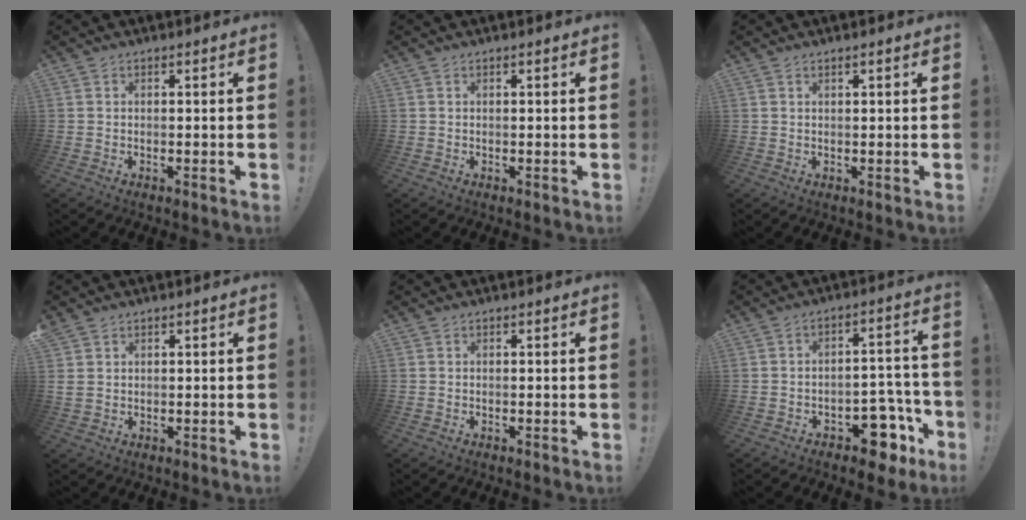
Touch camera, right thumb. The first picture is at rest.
{"total": 0.0}
{"total": 1.0, "force": [0.6, 0.0, 0.8], "torque": [-0.018, 0.001, 0.011]}
{"total": 2.3, "force": [1.6, 1.4, 0.8], "torque": [-0.008, -0.005, 0.030]}
{"total": 0.0}
{"total": 10.5, "force": [-6.4, 5.7, 6.1], "torque": [-0.043, 0.046, -0.106]}